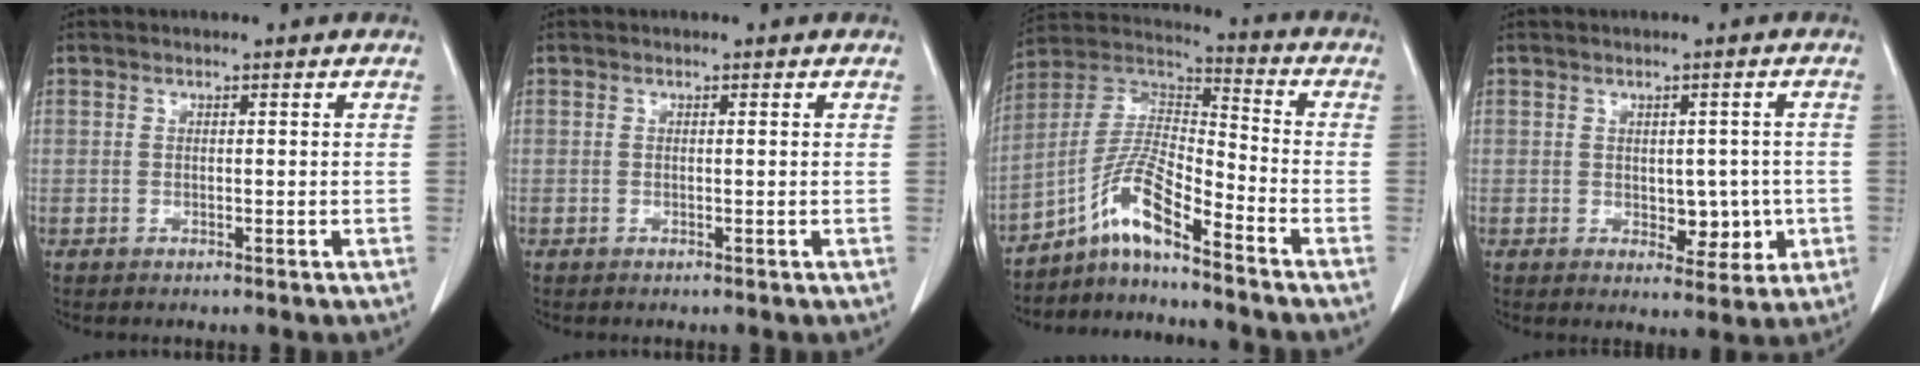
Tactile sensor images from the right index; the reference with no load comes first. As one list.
[{"total": 0.0}, {"total": 9.8, "force": [-6.9, 0.7, 7.0], "torque": [-0.148, 0.017, -0.130]}, {"total": 5.0, "force": [-0.6, 3.0, 4.0], "torque": [-0.041, 0.004, 0.002]}]